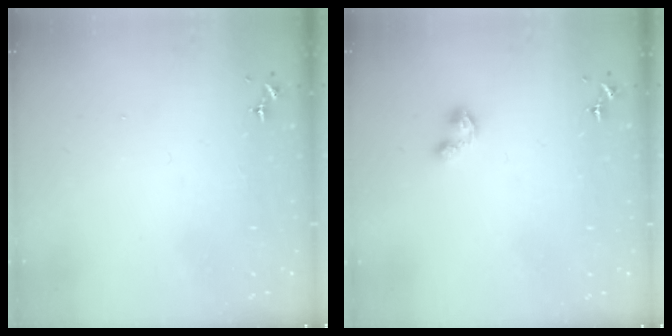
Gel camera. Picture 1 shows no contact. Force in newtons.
{"total": 3.0, "press": 3.0, "slide": 0.3}